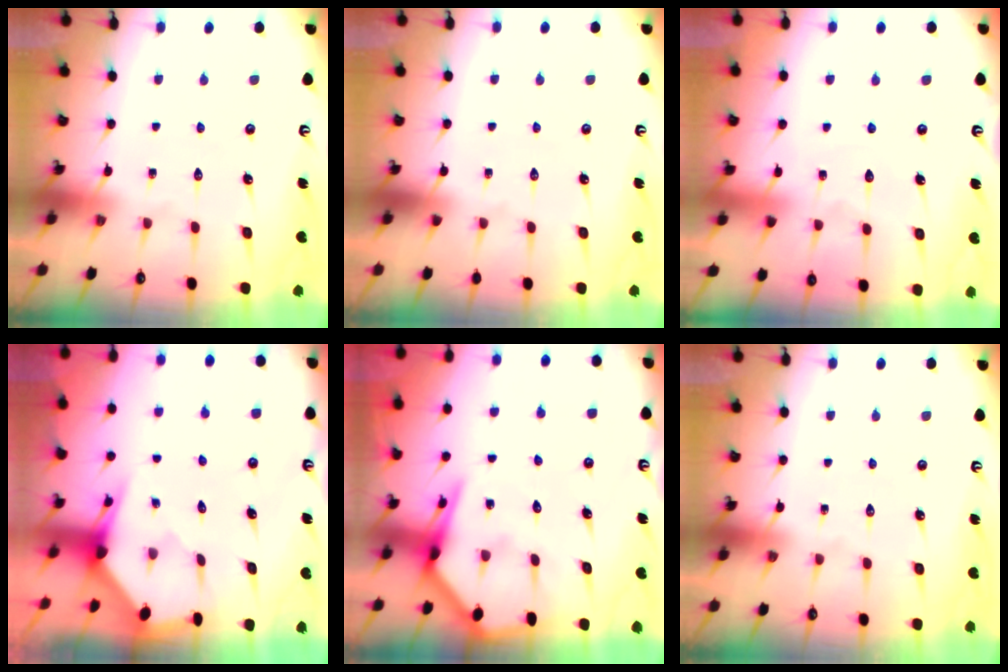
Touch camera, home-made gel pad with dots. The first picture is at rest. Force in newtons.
{"total": 0.0}
{"total": 5.2, "press": 5.2, "slide": 0.3}
{"total": 2.7, "press": 2.7, "slide": 0.2}
{"total": 5.7, "press": 5.6, "slide": 0.6}
{"total": 0.0}